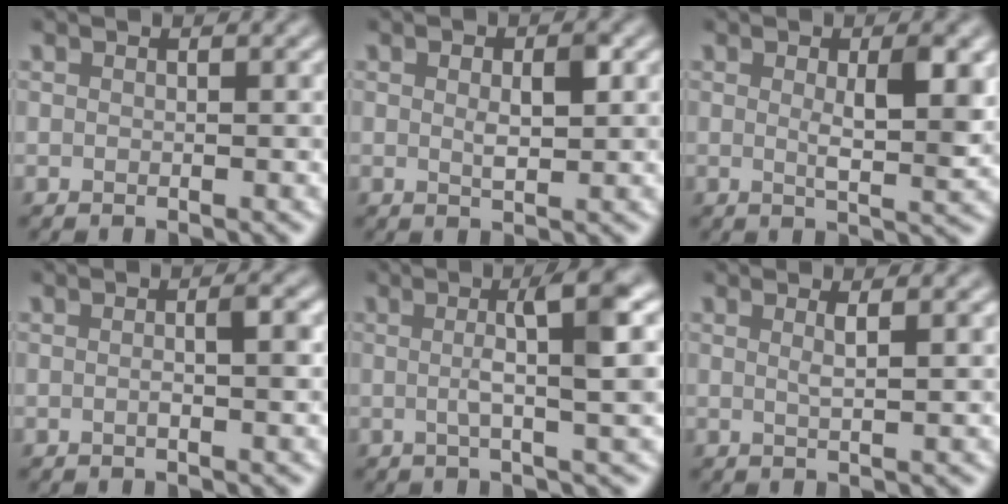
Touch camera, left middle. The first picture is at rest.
{"total": 2.3, "force": [0.4, 1.0, 2.0], "torque": [-0.034, 0.000, 0.007]}
{"total": 4.1, "force": [0.7, 1.2, 3.8], "torque": [-0.059, -0.007, 0.012]}
{"total": 1.8, "force": [-0.1, 0.3, 1.8], "torque": [-0.030, 0.002, -0.002]}
{"total": 5.9, "force": [0.8, 1.0, 5.7], "torque": [-0.084, 0.012, 0.007]}
{"total": 1.7, "force": [0.6, 0.5, 1.5], "torque": [-0.017, 0.001, 0.005]}